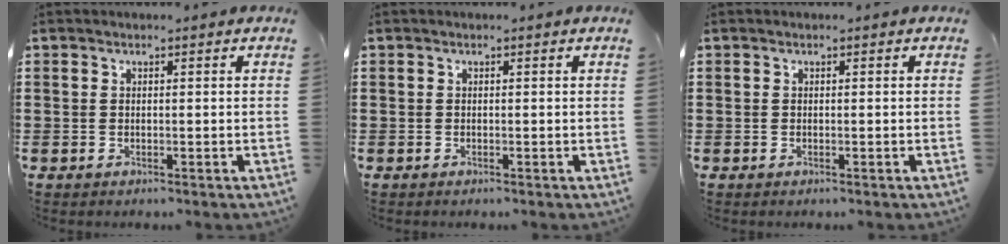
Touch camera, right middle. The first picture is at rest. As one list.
[{"total": 0.0}, {"total": 0.0}]